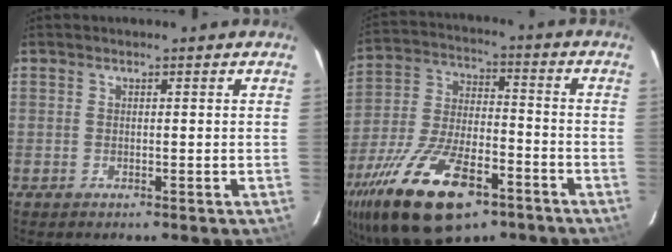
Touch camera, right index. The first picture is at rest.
{"total": 23.8, "force": [-13.7, 10.5, 16.4], "torque": [-0.336, -0.035, -0.228]}